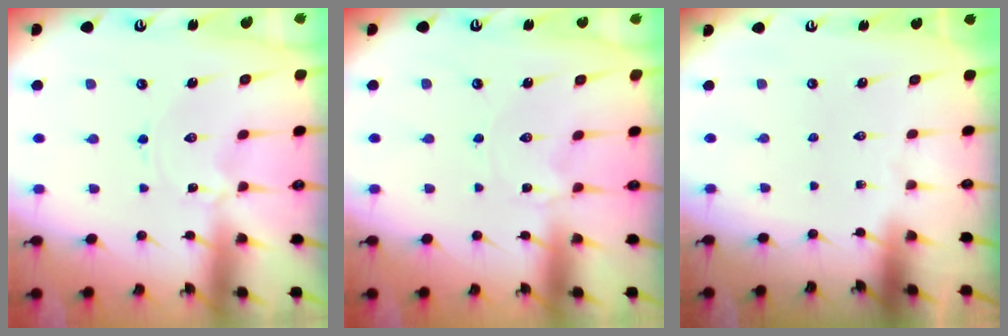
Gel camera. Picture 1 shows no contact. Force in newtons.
{"total": 0.8, "press": 0.7, "slide": 0.3}
{"total": 0.0}